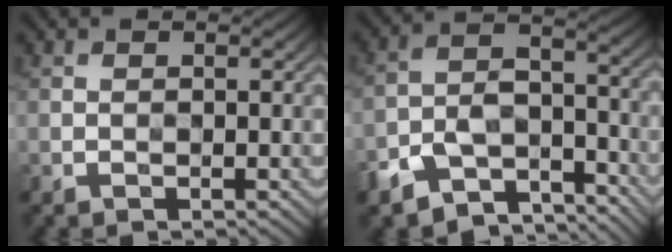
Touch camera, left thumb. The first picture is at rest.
{"total": 10.5, "force": [-7.9, 5.2, 4.6], "torque": [-0.082, -0.011, -0.145]}